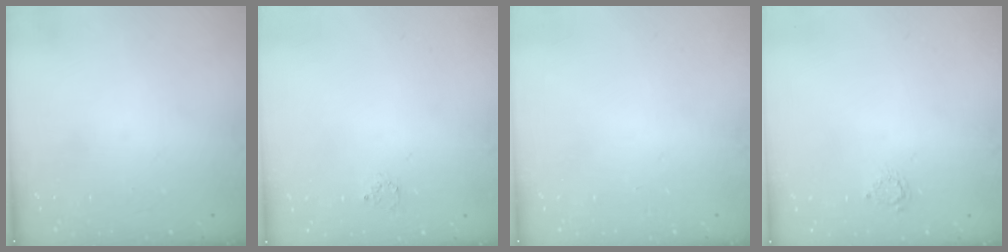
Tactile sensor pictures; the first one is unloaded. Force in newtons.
{"total": 2.3, "press": 2.3, "slide": 0.2}
{"total": 0.0}
{"total": 2.6, "press": 2.6, "slide": 0.4}